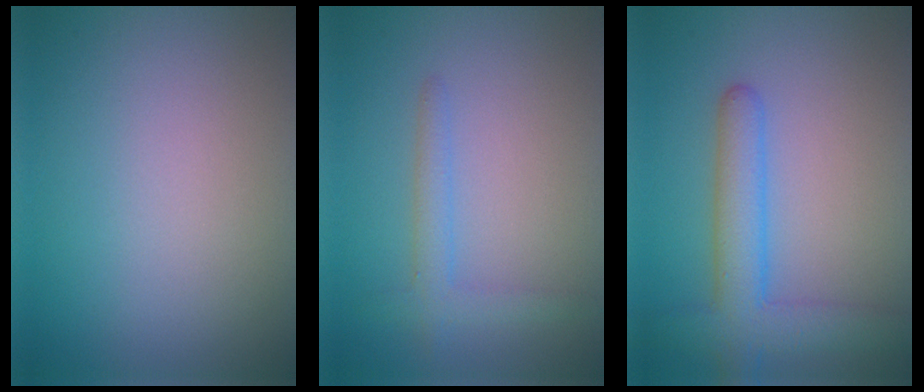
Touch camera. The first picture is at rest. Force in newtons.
{"total": 2.1, "press": 2.1, "slide": 0.1}
{"total": 5.3, "press": 5.3, "slide": 0.2}